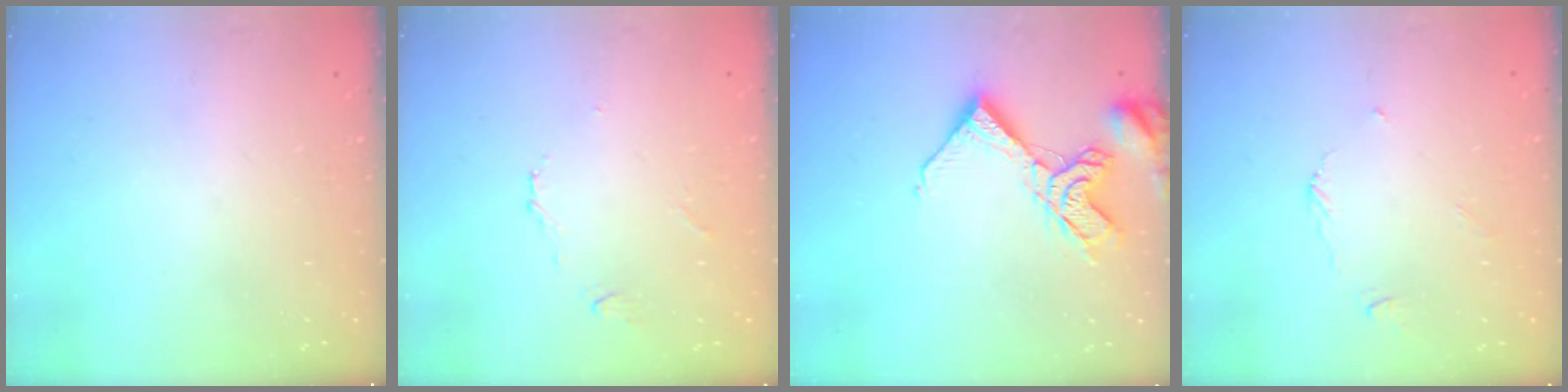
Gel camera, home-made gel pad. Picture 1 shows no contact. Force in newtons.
{"total": 3.2, "press": 3.2, "slide": 0.6}
{"total": 11.3, "press": 11.2, "slide": 1.6}
{"total": 2.7, "press": 2.7, "slide": 0.3}